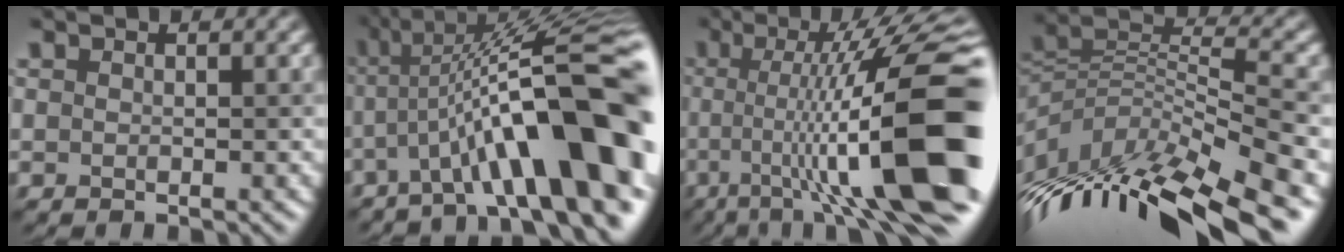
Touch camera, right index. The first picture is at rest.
{"total": 13.8, "force": [-3.8, 3.4, 12.8], "torque": [-0.171, 0.024, -0.054]}
{"total": 15.8, "force": [-2.6, 3.7, 15.2], "torque": [-0.197, 0.029, -0.036]}
{"total": 12.7, "force": [-5.5, 3.8, 10.8], "torque": [-0.218, 0.013, -0.084]}